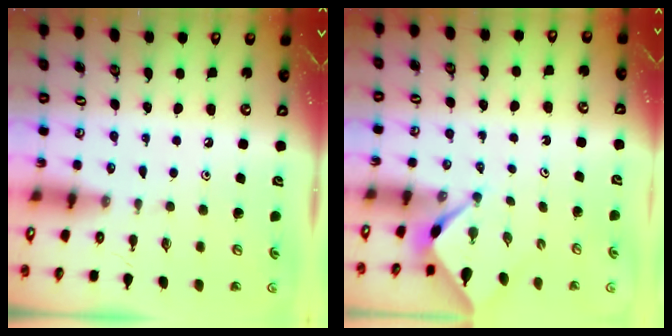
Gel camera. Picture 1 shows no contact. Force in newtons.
{"total": 2.2, "press": 2.2, "slide": 0.2}